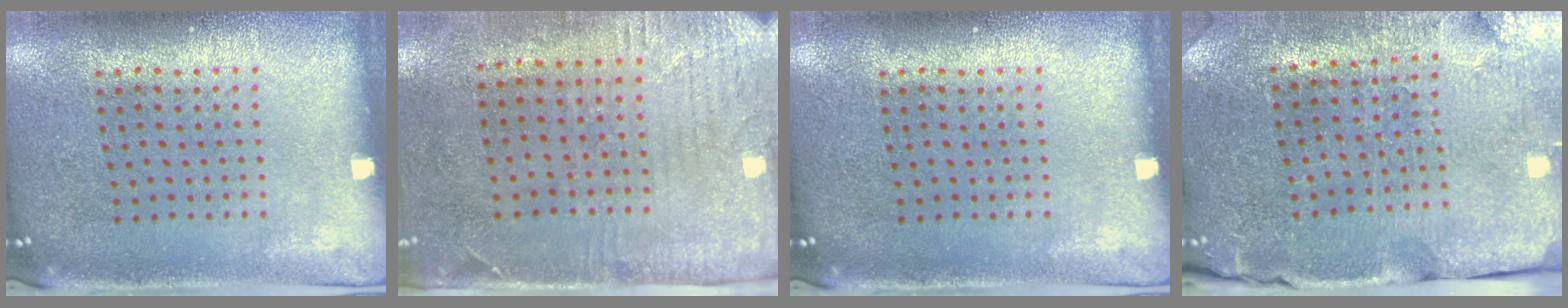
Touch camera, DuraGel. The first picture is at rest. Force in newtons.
{"total": 2.9, "press": 2.3, "slide": 1.7}
{"total": 0.0}
{"total": 3.7, "press": 3.6, "slide": 0.4}